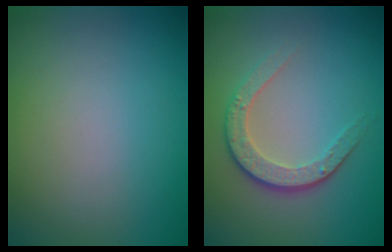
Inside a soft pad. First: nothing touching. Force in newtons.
{"total": 3.5, "press": 2.7, "slide": 2.3}